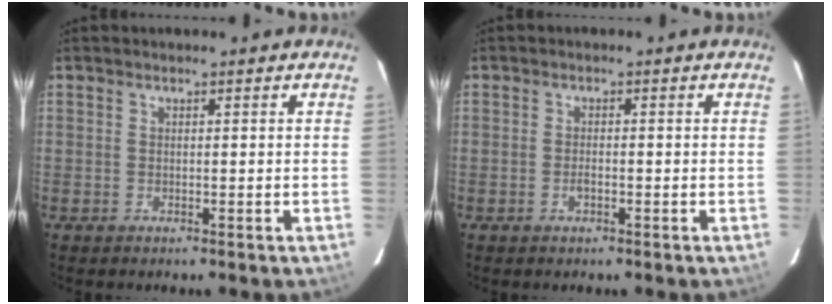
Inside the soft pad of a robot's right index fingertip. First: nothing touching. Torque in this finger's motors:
{"motor_torque": [-0.16, 0.24, -0.03, -0.03]}